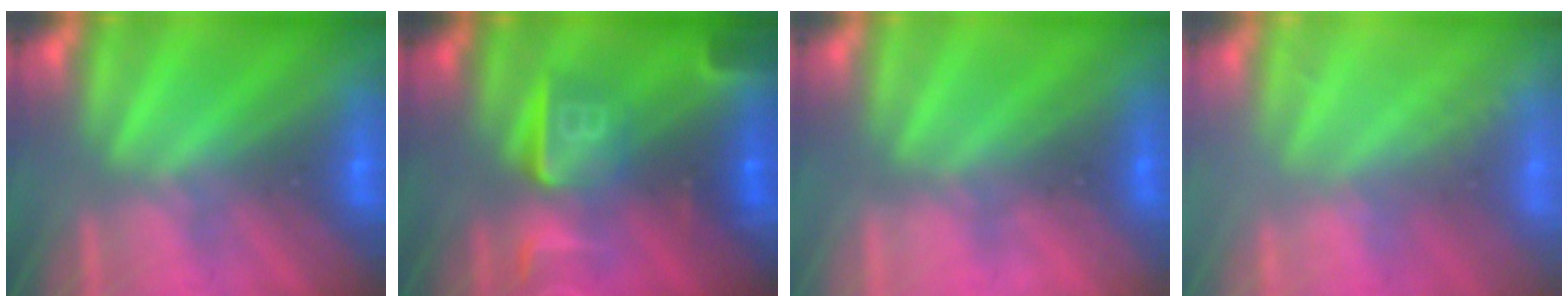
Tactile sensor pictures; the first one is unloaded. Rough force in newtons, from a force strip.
{"total": 8.5}
{"total": 2.3}
{"total": 1.6}